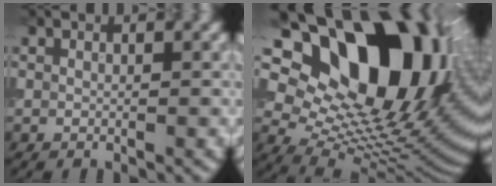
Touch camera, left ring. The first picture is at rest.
{"total": 20.4, "force": [8.2, 12.4, 13.9], "torque": [-0.203, 0.031, 0.153]}